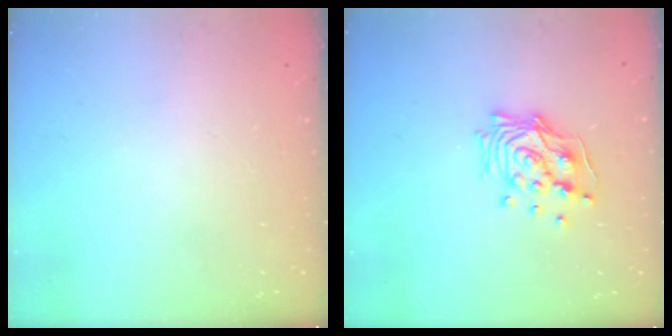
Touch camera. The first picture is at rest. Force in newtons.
{"total": 13.7, "press": 13.6, "slide": 1.7}